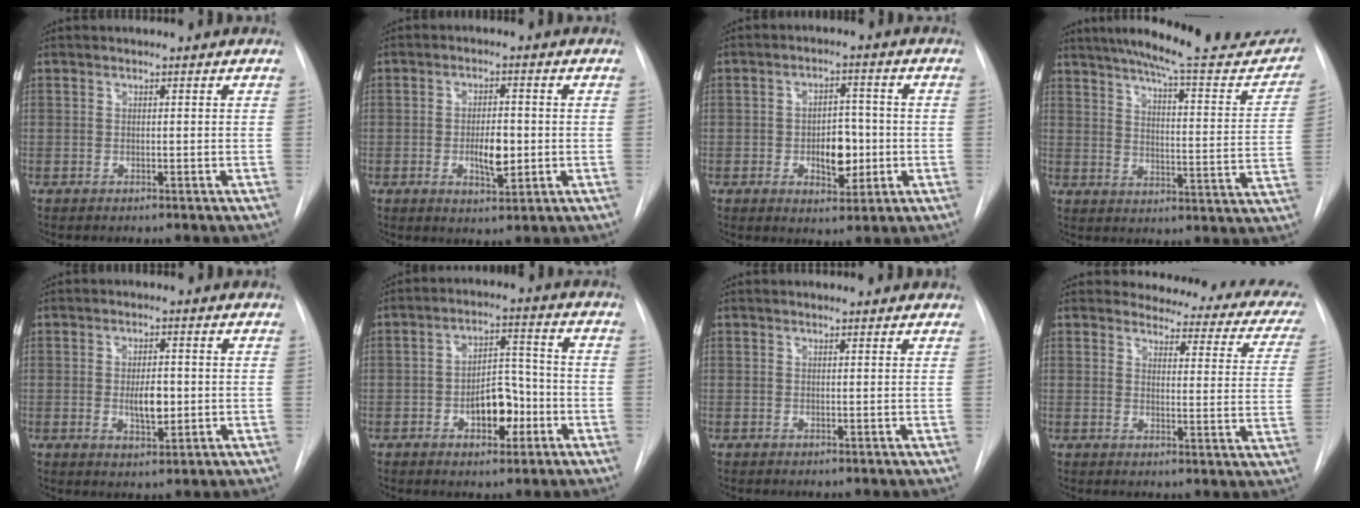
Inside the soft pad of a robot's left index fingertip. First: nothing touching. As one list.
[{"total": 5.4, "force": [-1.8, 1.9, 4.7], "torque": [-0.078, -0.009, -0.021]}, {"total": 6.7, "force": [-2.1, 3.6, 5.3], "torque": [-0.077, 0.003, -0.022]}, {"total": 22.6, "force": [19.9, 2.9, 10.3], "torque": [-0.146, -0.055, 0.248]}, {"total": 4.6, "force": [-1.2, 1.8, 4.0], "torque": [-0.067, -0.009, -0.011]}, {"total": 7.9, "force": [-3.7, 3.9, 5.9], "torque": [-0.090, 0.014, -0.051]}, {"total": 1.8, "force": [1.7, 0.5, 0.5], "torque": [-0.010, 0.008, 0.011]}, {"total": 16.5, "force": [15.0, 4.8, 4.7], "torque": [-0.021, -0.072, 0.136]}]